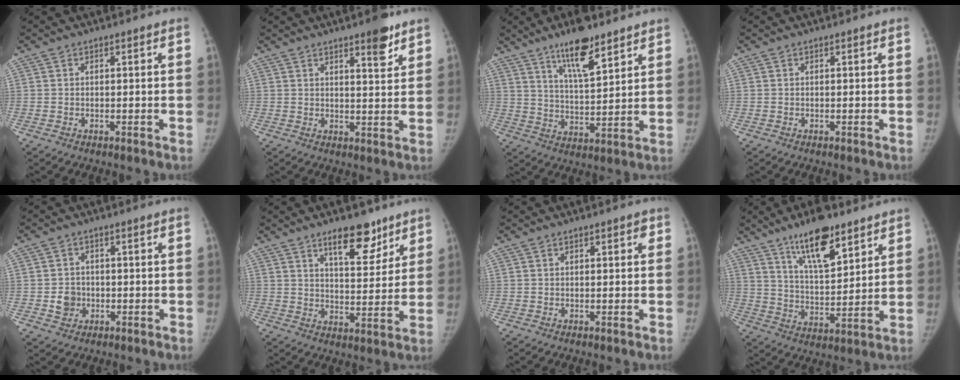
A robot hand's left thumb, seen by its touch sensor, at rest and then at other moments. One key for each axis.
{"total": 5.5, "fx": 3.7, "fy": 1.2, "fz": 3.9, "tx": -0.046, "ty": -0.025, "tz": 0.051}
{"total": 11.2, "fx": 7.6, "fy": 3.1, "fz": 7.7, "tx": -0.112, "ty": -0.046, "tz": 0.131}
{"total": 0.0}
{"total": 3.6, "fx": -0.8, "fy": 3.2, "fz": 1.3, "tx": -0.003, "ty": 0.006, "tz": -0.010}
{"total": 10.4, "fx": 6.9, "fy": 4.3, "fz": 6.5, "tx": -0.068, "ty": -0.045, "tz": 0.111}
{"total": 1.3, "fx": 0.4, "fy": 0.5, "fz": 1.1, "tx": -0.014, "ty": 0.005, "tz": 0.004}
{"total": 13.5, "fx": 8.8, "fy": 4.6, "fz": 9.2, "tx": -0.127, "ty": -0.053, "tz": 0.153}